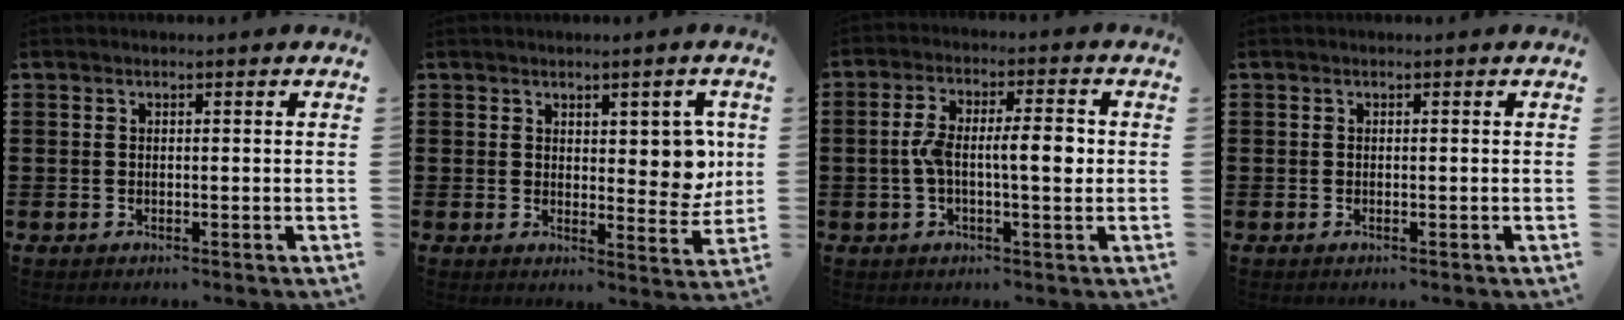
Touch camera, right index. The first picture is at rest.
{"total": 5.5, "force": [2.2, 2.9, 4.1], "torque": [-0.052, -0.004, 0.033]}
{"total": 6.8, "force": [-0.3, 2.1, 6.4], "torque": [-0.116, 0.002, -0.013]}
{"total": 0.0}